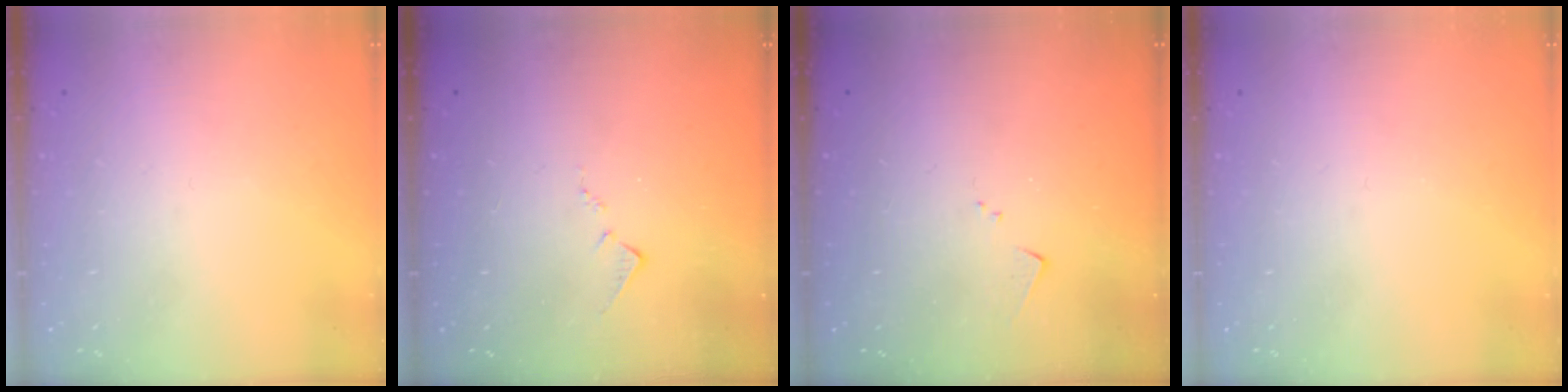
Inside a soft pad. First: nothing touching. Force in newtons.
{"total": 7.9, "press": 7.9, "slide": 0.9}
{"total": 4.5, "press": 4.5, "slide": 0.5}
{"total": 0.0}